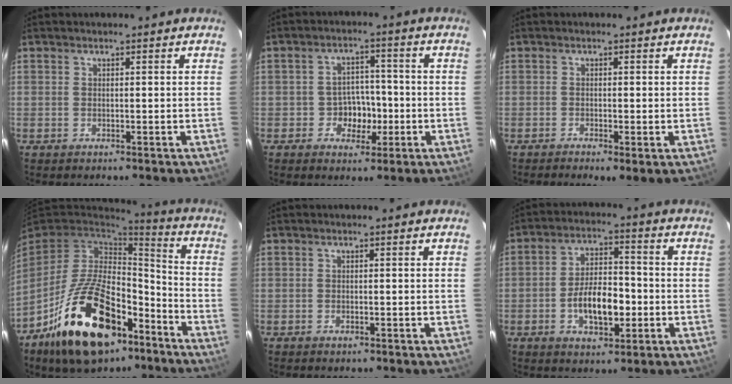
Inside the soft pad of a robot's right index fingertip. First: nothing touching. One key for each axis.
{"total": 5.6, "fx": -2.0, "fy": 4.6, "fz": 2.5, "tx": -0.047, "ty": 0.015, "tz": -0.025}
{"total": 1.8, "fx": -0.8, "fy": 0.3, "fz": 1.6, "tx": -0.036, "ty": -0.006, "tz": -0.013}
{"total": 24.4, "fx": -13.3, "fy": 12.8, "fz": 15.9, "tx": -0.306, "ty": 0.008, "tz": -0.203}
{"total": 0.9, "fx": -0.6, "fy": 0.6, "fz": 0.4, "tx": -0.007, "ty": 0.000, "tz": -0.010}
{"total": 9.4, "fx": -3.0, "fy": 3.7, "fz": 8.1, "tx": -0.158, "ty": 0.006, "tz": -0.048}